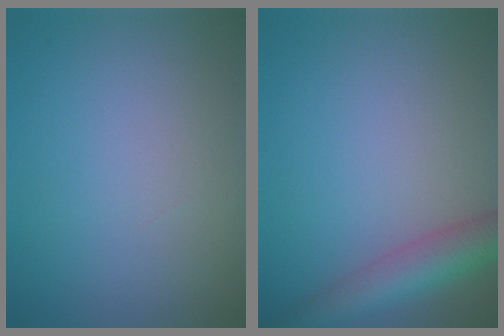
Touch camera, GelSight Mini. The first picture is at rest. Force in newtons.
{"total": 5.0, "press": 5.0, "slide": 0.2}